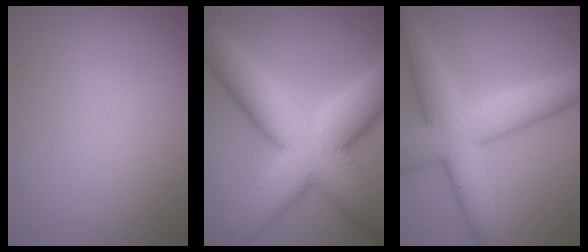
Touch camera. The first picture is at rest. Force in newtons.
{"total": 15.4, "press": 15.3, "slide": 0.8}
{"total": 9.0, "press": 9.0, "slide": 0.1}